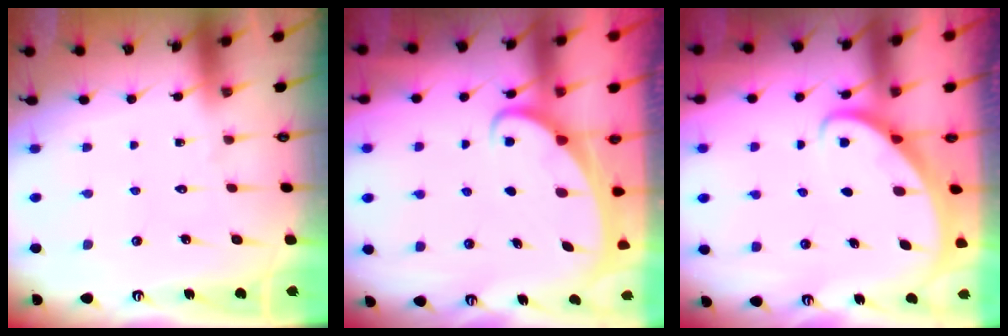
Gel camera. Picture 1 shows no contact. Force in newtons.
{"total": 2.4, "press": 2.4, "slide": 0.3}
{"total": 2.4, "press": 2.4, "slide": 0.2}